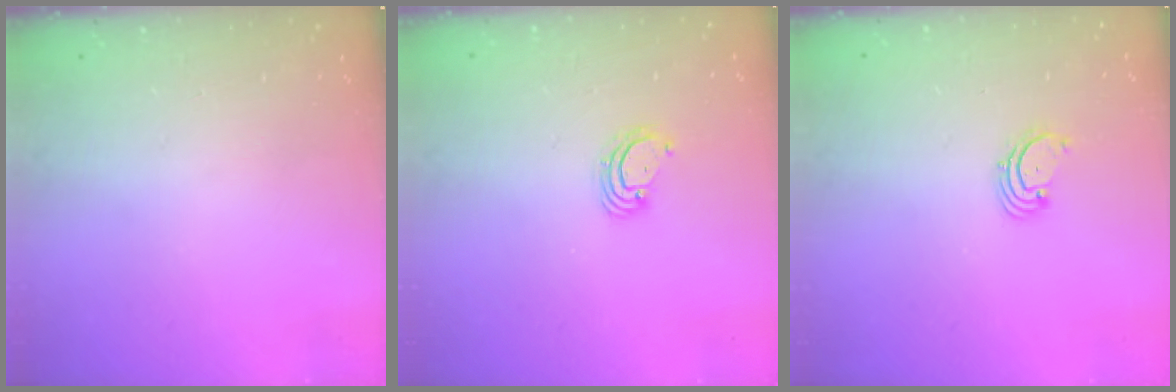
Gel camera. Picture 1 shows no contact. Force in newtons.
{"total": 3.4, "press": 3.4, "slide": 0.2}
{"total": 1.7, "press": 1.6, "slide": 0.2}